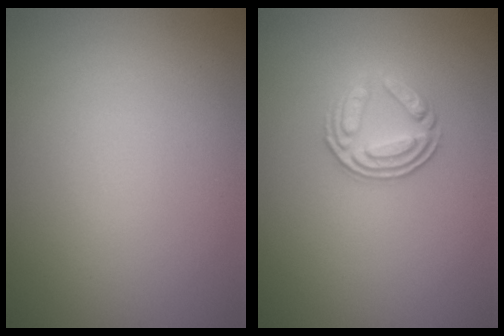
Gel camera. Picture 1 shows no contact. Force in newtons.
{"total": 3.0, "press": 2.5, "slide": 1.6}